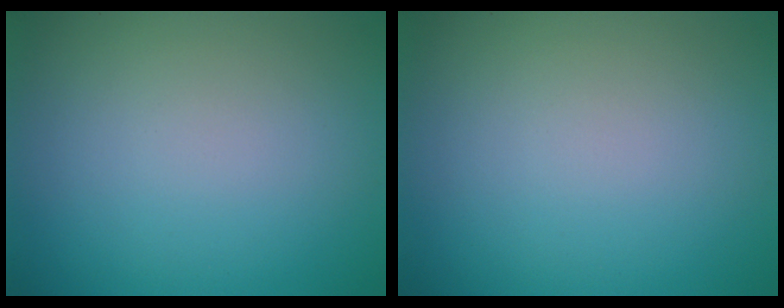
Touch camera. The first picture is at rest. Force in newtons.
{"total": 0.0}